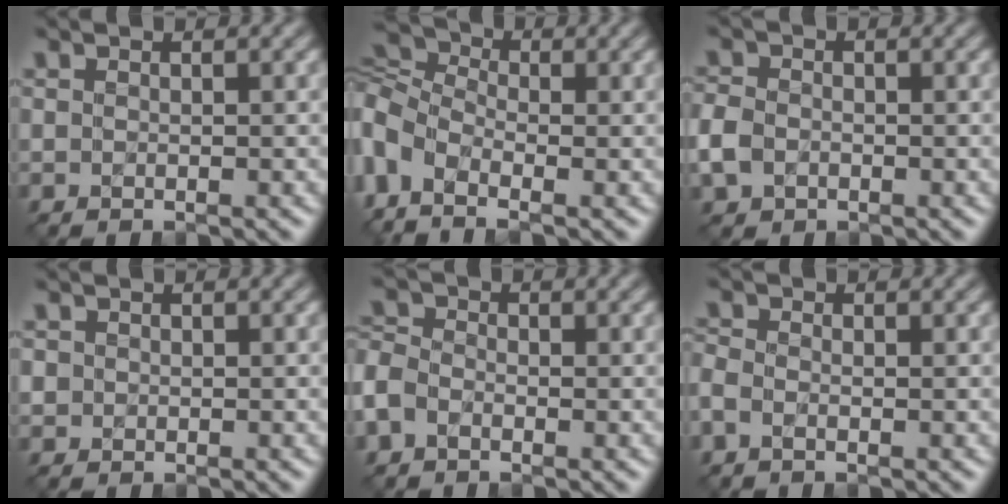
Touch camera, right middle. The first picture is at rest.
{"total": 6.0, "force": [-2.2, 3.7, 4.1], "torque": [-0.146, 0.008, -0.057]}
{"total": 1.1, "force": [-0.6, 0.8, -0.3], "torque": [-0.026, 0.006, -0.018]}
{"total": 1.1, "force": [-0.2, -0.3, -1.0], "torque": [0.000, -0.002, 0.004]}
{"total": 1.7, "force": [-1.3, 1.0, 0.2], "torque": [-0.045, 0.004, -0.030]}
{"total": 0.8, "force": [-0.6, -0.2, -0.4], "torque": [-0.028, -0.004, -0.014]}